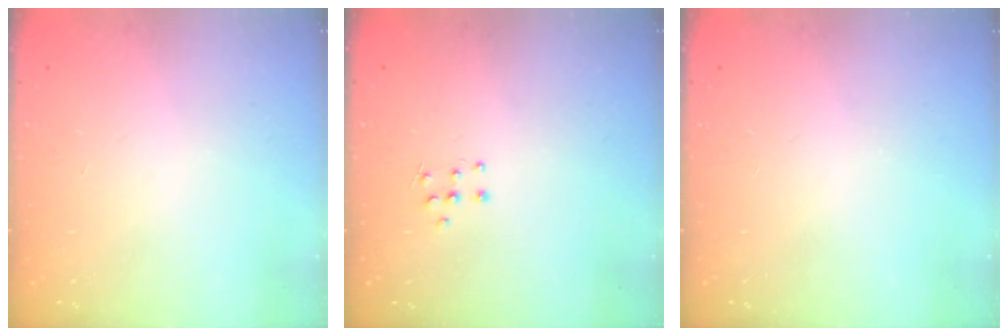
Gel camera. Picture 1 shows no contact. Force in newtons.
{"total": 5.0, "press": 4.9, "slide": 0.5}
{"total": 0.0}